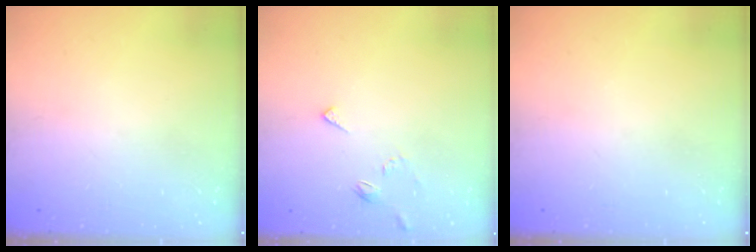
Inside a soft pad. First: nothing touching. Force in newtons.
{"total": 3.7, "press": 3.7, "slide": 0.7}
{"total": 0.0}